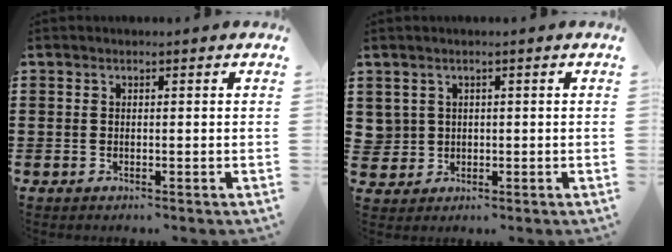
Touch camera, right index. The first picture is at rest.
{"total": 1.8, "force": [0.5, 1.7, 0.1], "torque": [-0.014, 0.007, 0.010]}